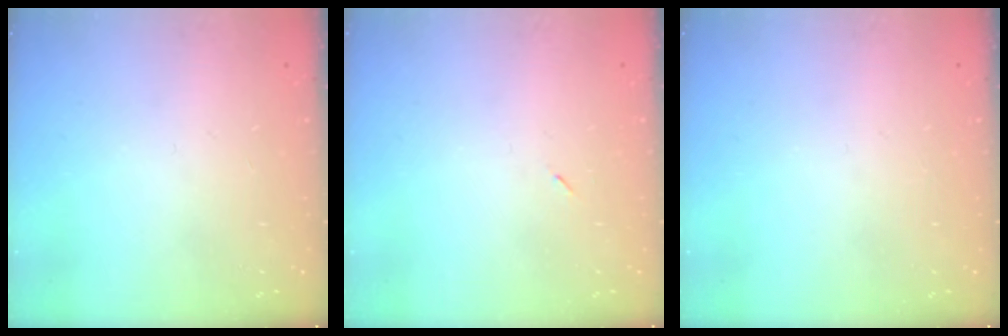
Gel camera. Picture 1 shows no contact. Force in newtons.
{"total": 2.6, "press": 2.3, "slide": 1.2}
{"total": 0.0}